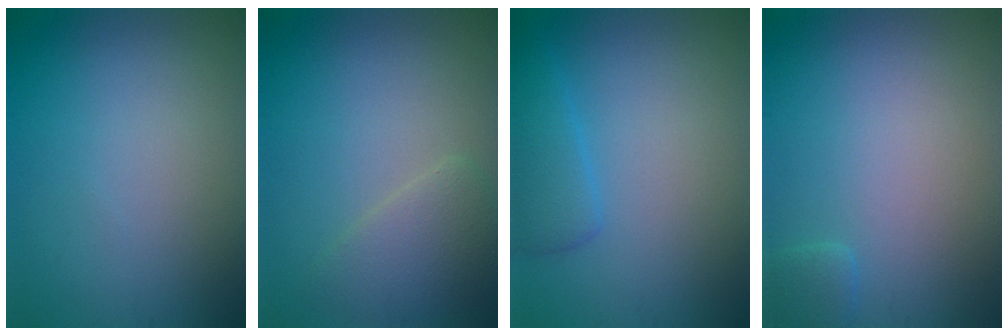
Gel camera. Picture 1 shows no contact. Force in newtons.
{"total": 2.9, "press": 2.8, "slide": 0.4}
{"total": 2.6, "press": 2.6, "slide": 0.2}
{"total": 1.1, "press": 1.1, "slide": 0.2}